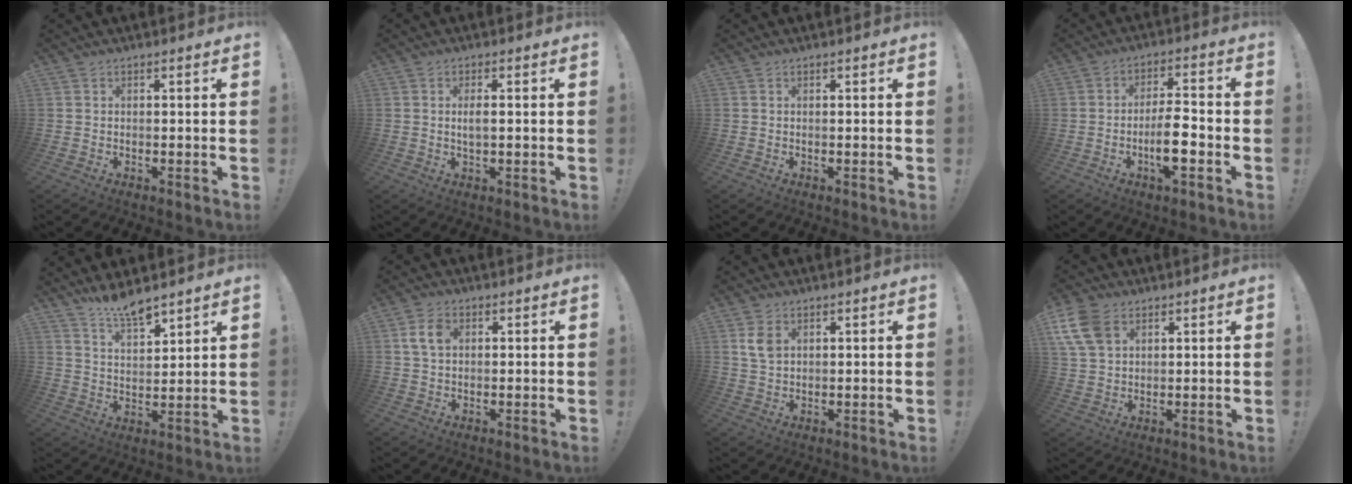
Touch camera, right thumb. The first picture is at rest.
{"total": 2.7, "force": [0.0, 0.7, 2.6], "torque": [-0.048, 0.000, -0.001]}
{"total": 0.0}
{"total": 9.5, "force": [-3.5, 2.9, 8.4], "torque": [-0.147, 0.011, -0.064]}
{"total": 7.8, "force": [7.0, 1.5, 3.2], "torque": [-0.067, -0.046, 0.128]}
{"total": 5.5, "force": [1.3, 3.5, 4.0], "torque": [-0.082, 0.007, 0.026]}
{"total": 4.8, "force": [2.0, 3.0, 3.2], "torque": [-0.056, 0.000, 0.039]}
{"total": 10.0, "force": [4.6, 6.6, 6.0], "torque": [-0.125, -0.004, 0.092]}